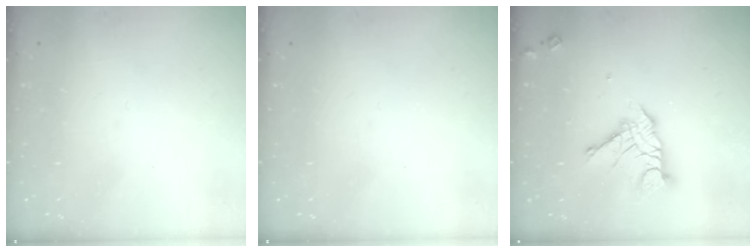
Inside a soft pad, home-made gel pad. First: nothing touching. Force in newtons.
{"total": 0.0}
{"total": 12.3, "press": 12.2, "slide": 1.1}